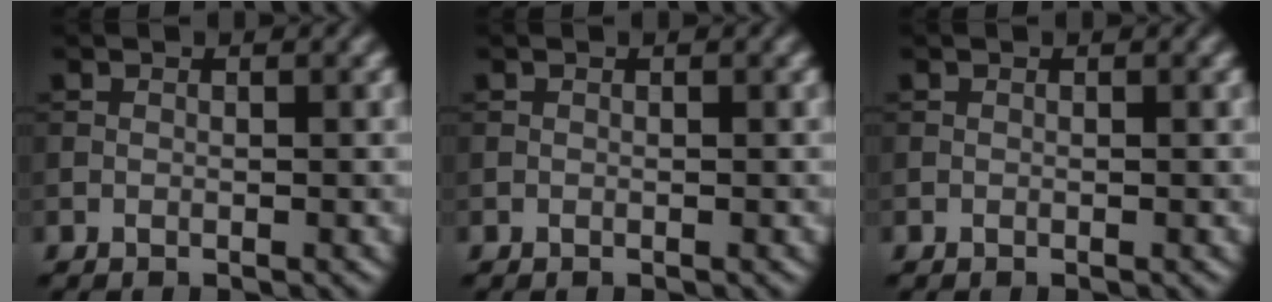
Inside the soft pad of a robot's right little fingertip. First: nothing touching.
{"total": 0.0}
{"total": 0.0}